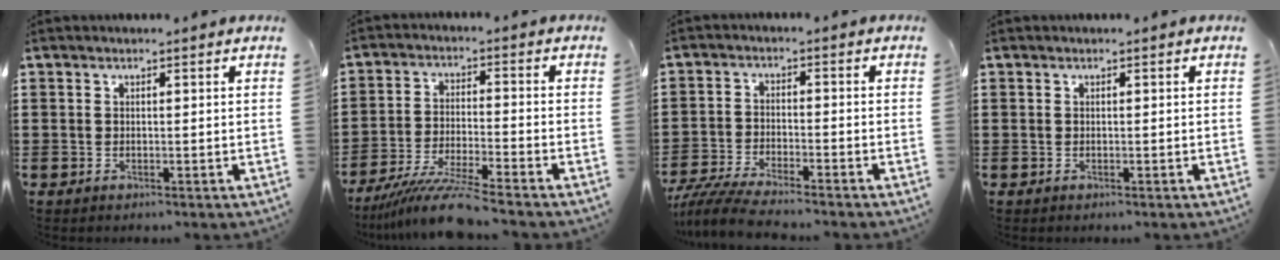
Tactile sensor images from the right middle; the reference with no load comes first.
{"total": 8.1, "force": [-7.1, -0.4, 4.0], "torque": [-0.082, -0.014, -0.136]}
{"total": 5.0, "force": [-4.7, 0.1, 1.7], "torque": [-0.050, -0.013, -0.096]}
{"total": 0.0}